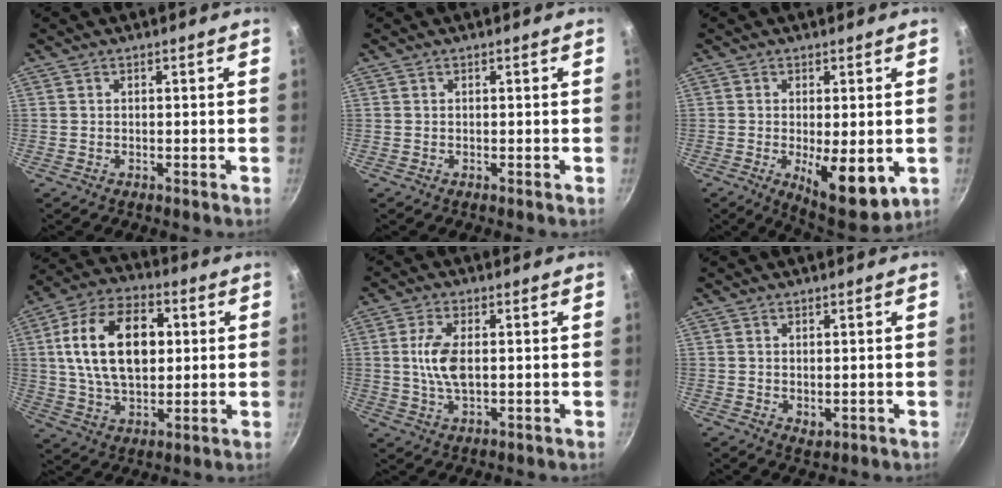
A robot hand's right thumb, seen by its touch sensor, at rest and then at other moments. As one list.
[{"total": 0.0}, {"total": 11.1, "force": [-2.6, 4.2, 9.9], "torque": [-0.136, -0.024, -0.026]}, {"total": 19.0, "force": [3.4, 11.6, 14.7], "torque": [-0.238, 0.010, 0.058]}, {"total": 7.2, "force": [0.6, 3.5, 6.3], "torque": [-0.135, -0.003, 0.013]}, {"total": 1.6, "force": [0.1, 1.0, 1.3], "torque": [-0.019, -0.005, 0.008]}]